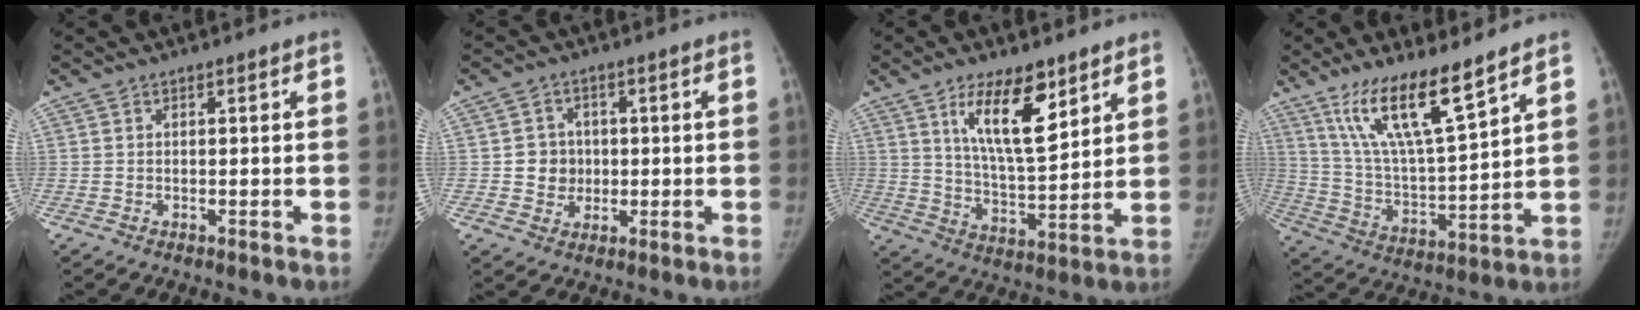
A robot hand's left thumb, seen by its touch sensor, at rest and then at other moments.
{"total": 5.3, "force": [0.1, 5.0, 1.8], "torque": [-0.002, 0.006, 0.002]}
{"total": 12.7, "force": [7.0, 4.4, 9.6], "torque": [-0.141, -0.050, 0.132]}
{"total": 15.3, "force": [10.4, 2.6, 10.9], "torque": [-0.190, -0.062, 0.209]}